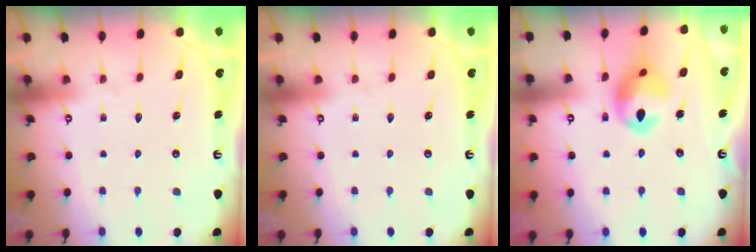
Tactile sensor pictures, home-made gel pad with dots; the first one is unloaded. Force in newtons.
{"total": 0.0}
{"total": 13.5, "press": 13.4, "slide": 1.7}